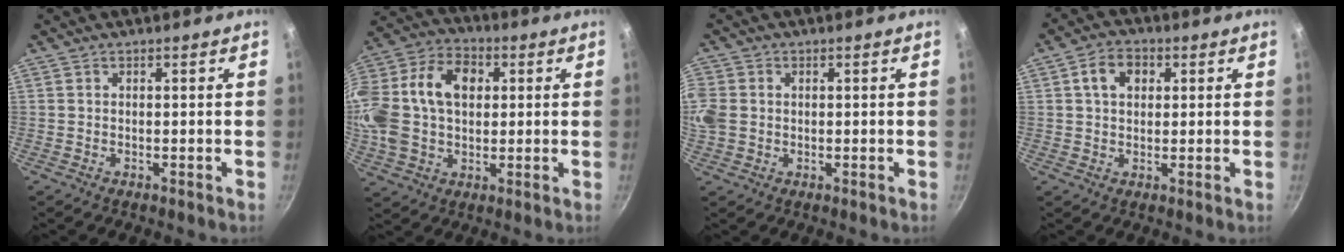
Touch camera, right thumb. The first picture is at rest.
{"total": 22.7, "force": [3.6, 16.0, 15.7], "torque": [-0.321, 0.036, 0.055]}
{"total": 7.9, "force": [0.5, 6.7, 4.2], "torque": [-0.099, 0.009, 0.004]}
{"total": 6.1, "force": [1.7, 4.5, 3.7], "torque": [-0.043, 0.007, 0.022]}